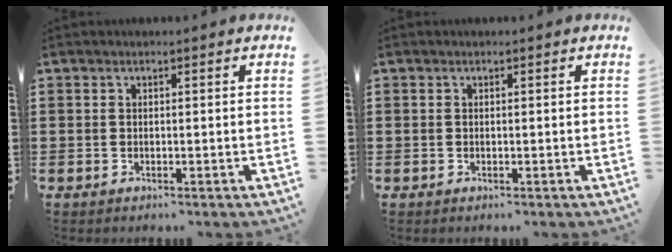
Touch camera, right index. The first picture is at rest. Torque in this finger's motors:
{"motor_torque": [0.00, 0.00, 0.00, 0.00]}